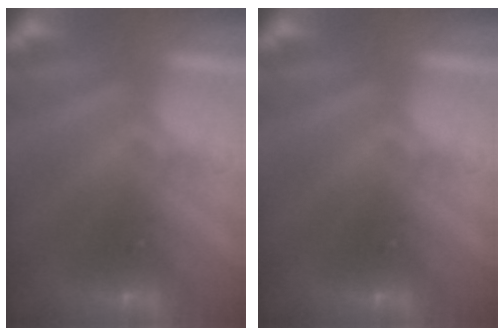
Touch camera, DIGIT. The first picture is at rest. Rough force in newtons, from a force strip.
{"total": 0.0}